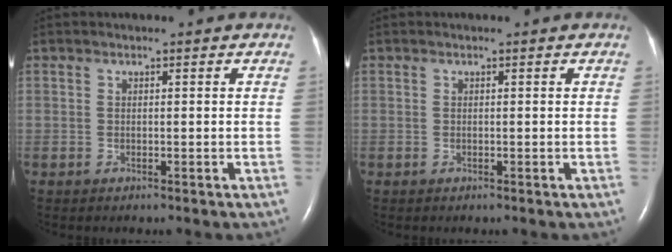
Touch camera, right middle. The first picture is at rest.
{"total": 0.0}